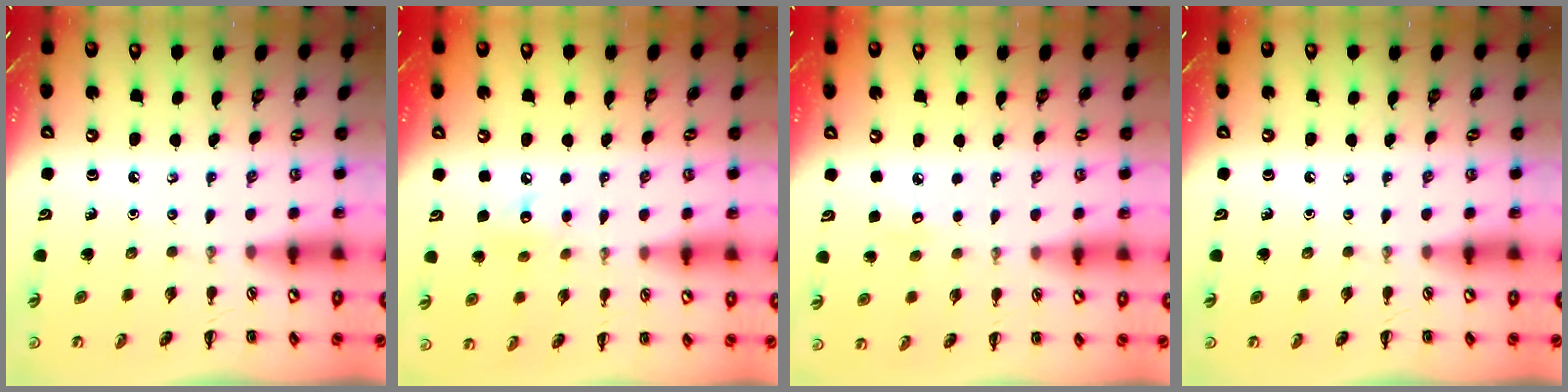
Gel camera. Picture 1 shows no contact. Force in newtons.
{"total": 6.8, "press": 6.7, "slide": 1.1}
{"total": 3.7, "press": 3.5, "slide": 0.9}
{"total": 0.0}